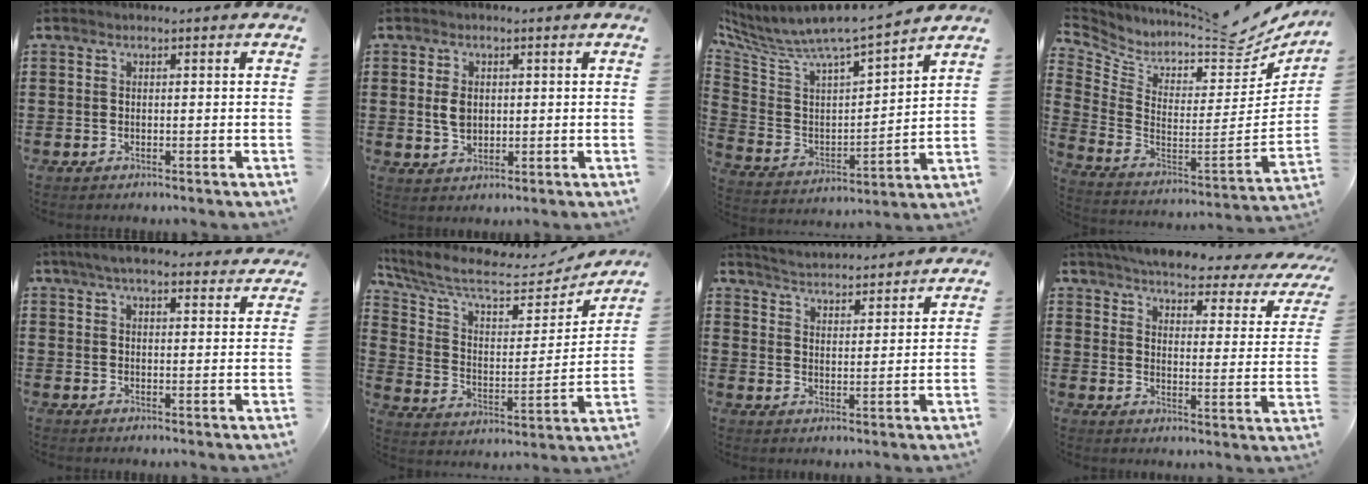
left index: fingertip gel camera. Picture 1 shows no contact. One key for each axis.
{"total": 3.4, "fx": 0.3, "fy": 2.4, "fz": 2.4, "tx": -0.060, "ty": 0.006, "tz": 0.003}
{"total": 6.9, "fx": 6.1, "fy": 0.8, "fz": 3.2, "tx": -0.093, "ty": -0.058, "tz": 0.095}
{"total": 5.0, "fx": 4.5, "fy": 1.3, "fz": 1.8, "tx": -0.055, "ty": -0.062, "tz": 0.064}
{"total": 5.7, "fx": 5.1, "fy": 0.9, "fz": 2.3, "tx": -0.059, "ty": -0.011, "tz": 0.094}
{"total": 8.4, "fx": 6.9, "fy": 2.2, "fz": 4.2, "tx": -0.114, "ty": -0.047, "tz": 0.117}
{"total": 3.5, "fx": 3.5, "fy": -0.5, "fz": -0.2, "tx": -0.017, "ty": -0.032, "tz": 0.055}
{"total": 4.2, "fx": 3.7, "fy": -0.1, "fz": 2.1, "tx": -0.063, "ty": -0.031, "tz": 0.054}